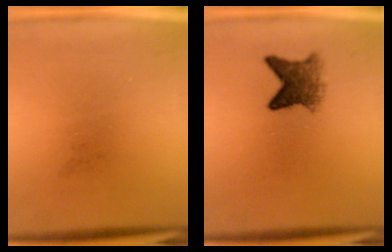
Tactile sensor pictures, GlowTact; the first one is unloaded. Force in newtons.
{"total": 4.4}